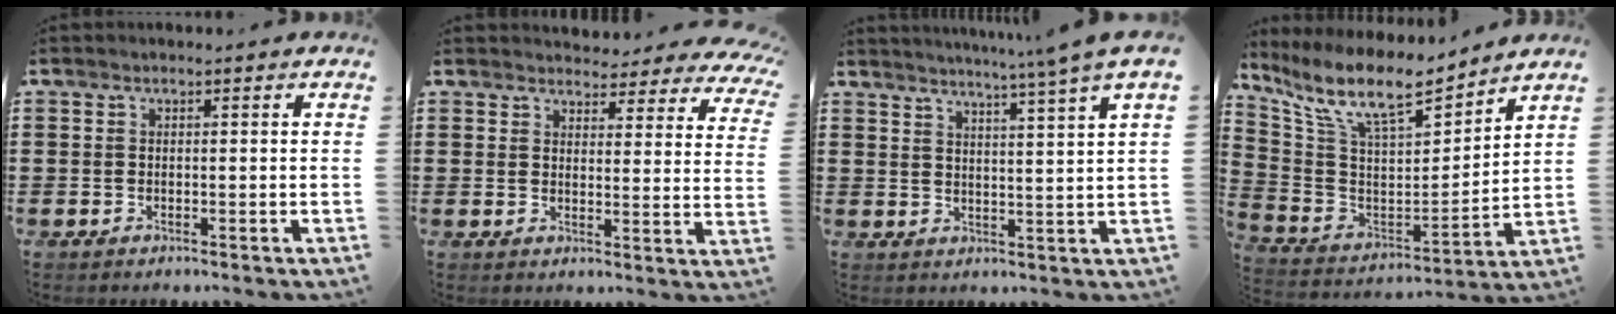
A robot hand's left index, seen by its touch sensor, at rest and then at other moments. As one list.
[{"total": 4.1, "force": [4.0, 0.4, 0.7], "torque": [-0.015, -0.025, 0.069]}, {"total": 4.9, "force": [4.1, -1.7, 2.2], "torque": [-0.054, -0.026, 0.066]}, {"total": 11.1, "force": [8.6, 2.7, 6.5], "torque": [-0.161, -0.049, 0.147]}]